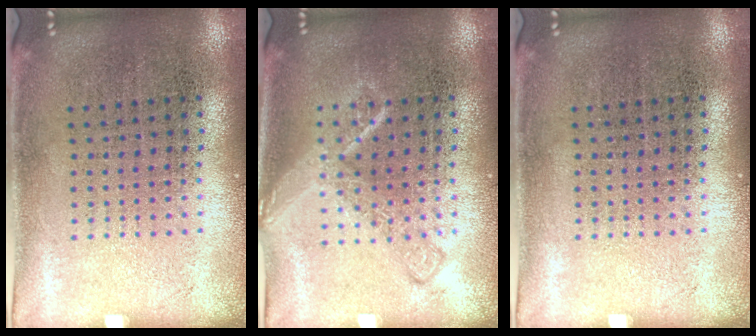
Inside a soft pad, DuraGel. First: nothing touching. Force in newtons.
{"total": 2.1, "press": 2.1, "slide": 0.3}
{"total": 0.0}